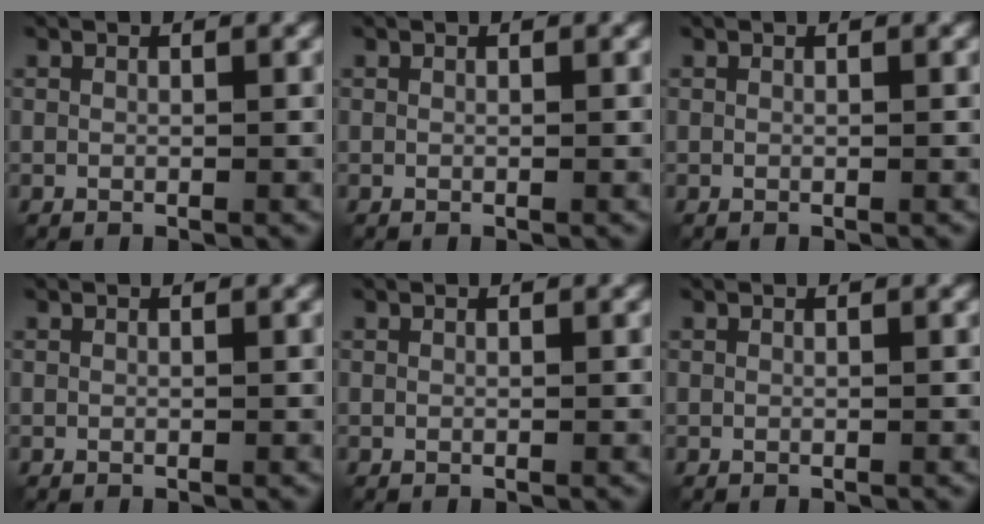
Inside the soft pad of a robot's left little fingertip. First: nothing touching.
{"total": 0.0}
{"total": 0.0}
{"total": 0.0}
{"total": 0.0}
{"total": 0.0}